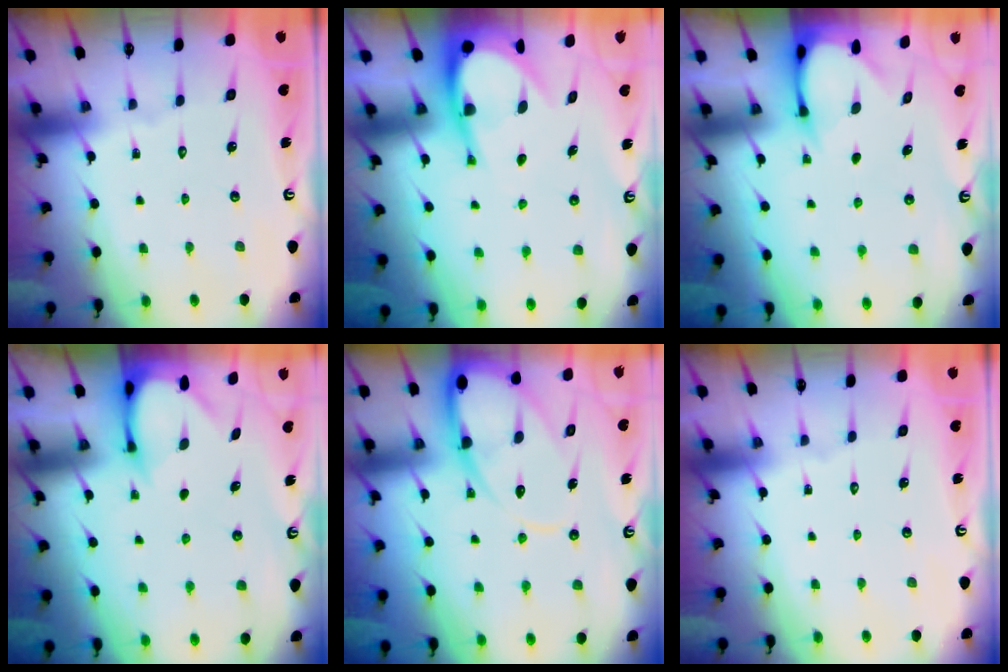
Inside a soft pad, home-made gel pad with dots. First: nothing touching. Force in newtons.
{"total": 8.2, "press": 8.1, "slide": 1.0}
{"total": 3.6, "press": 3.6, "slide": 0.3}
{"total": 3.5, "press": 3.5, "slide": 0.3}
{"total": 12.4, "press": 12.4, "slide": 1.2}
{"total": 0.0}